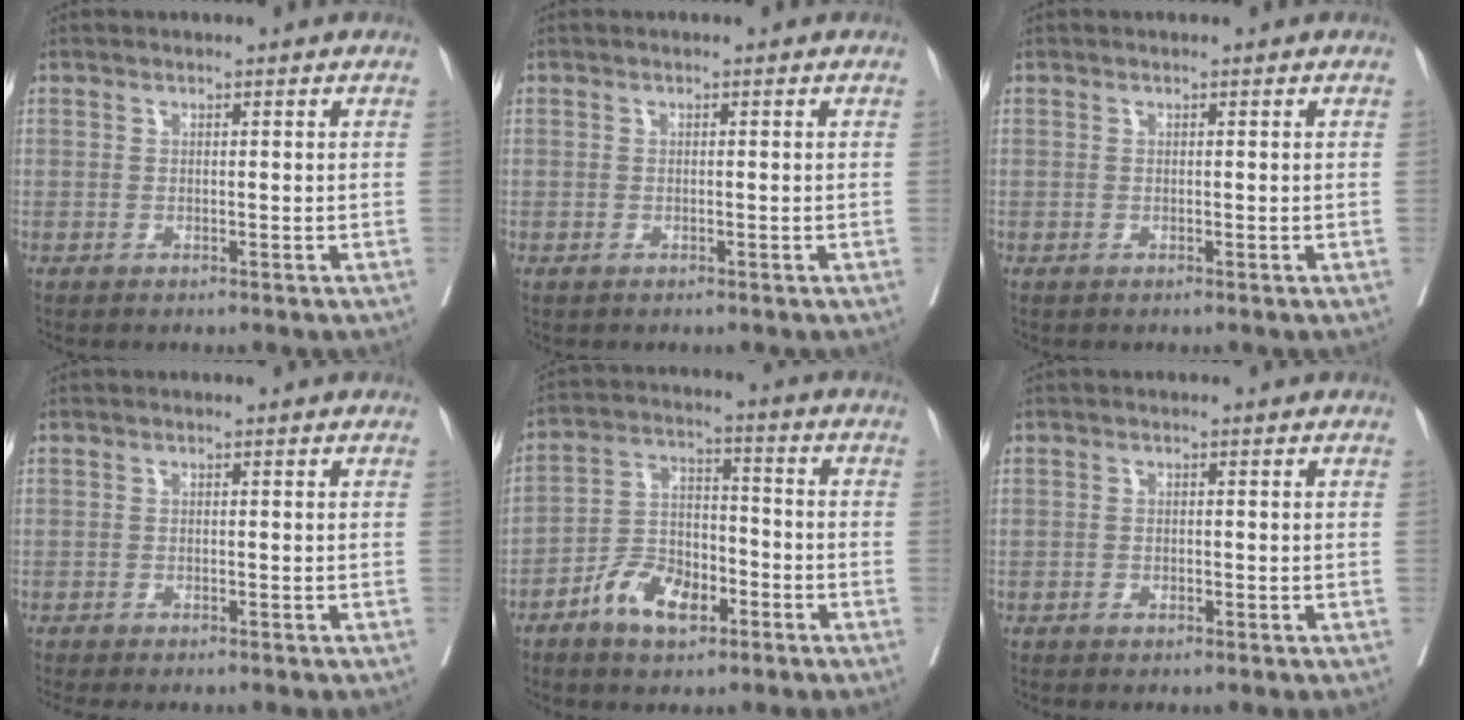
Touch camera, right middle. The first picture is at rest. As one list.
[{"total": 0.0}, {"total": 0.0}, {"total": 4.1, "force": [-3.5, 0.7, 1.9], "torque": [-0.022, -0.007, -0.049]}, {"total": 9.0, "force": [-5.0, 4.5, 6.0], "torque": [-0.116, 0.014, -0.090]}, {"total": 0.8, "force": [-0.5, 0.5, 0.4], "torque": [-0.007, 0.002, -0.008]}]